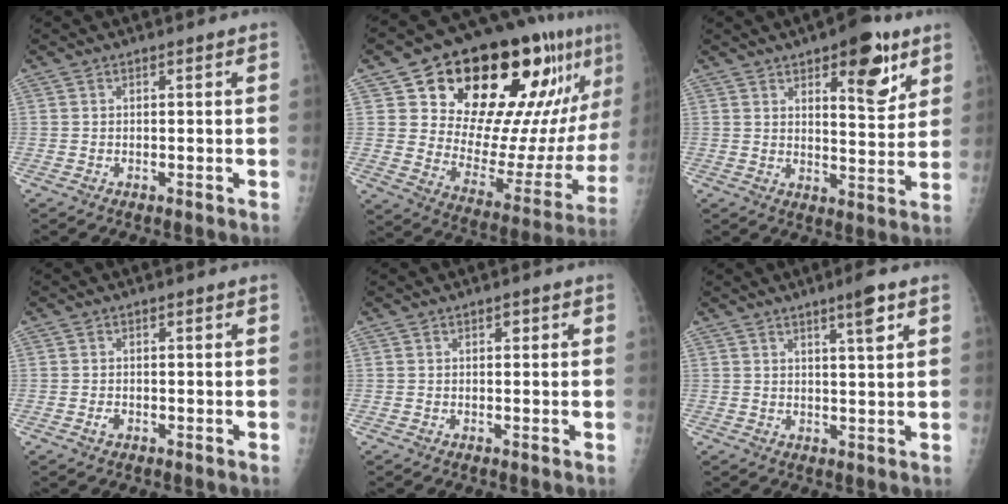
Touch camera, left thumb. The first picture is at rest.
{"total": 29.1, "force": [15.5, 13.5, 20.6], "torque": [-0.256, -0.029, 0.243]}
{"total": 11.6, "force": [6.3, 4.7, 8.5], "torque": [-0.082, -0.034, 0.087]}
{"total": 0.9, "force": [-0.4, 0.7, 0.4], "torque": [-0.005, 0.000, -0.008]}
{"total": 0.8, "force": [0.3, 0.5, 0.5], "torque": [0.001, 0.001, 0.002]}
{"total": 4.7, "force": [2.7, 0.3, 3.8], "torque": [-0.056, -0.014, 0.042]}